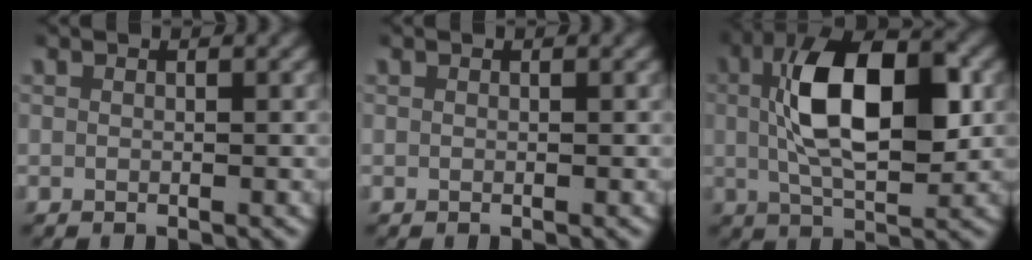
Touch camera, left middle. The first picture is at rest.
{"total": 0.0}
{"total": 10.2, "force": [1.2, 4.9, 8.9], "torque": [-0.161, -0.005, 0.020]}